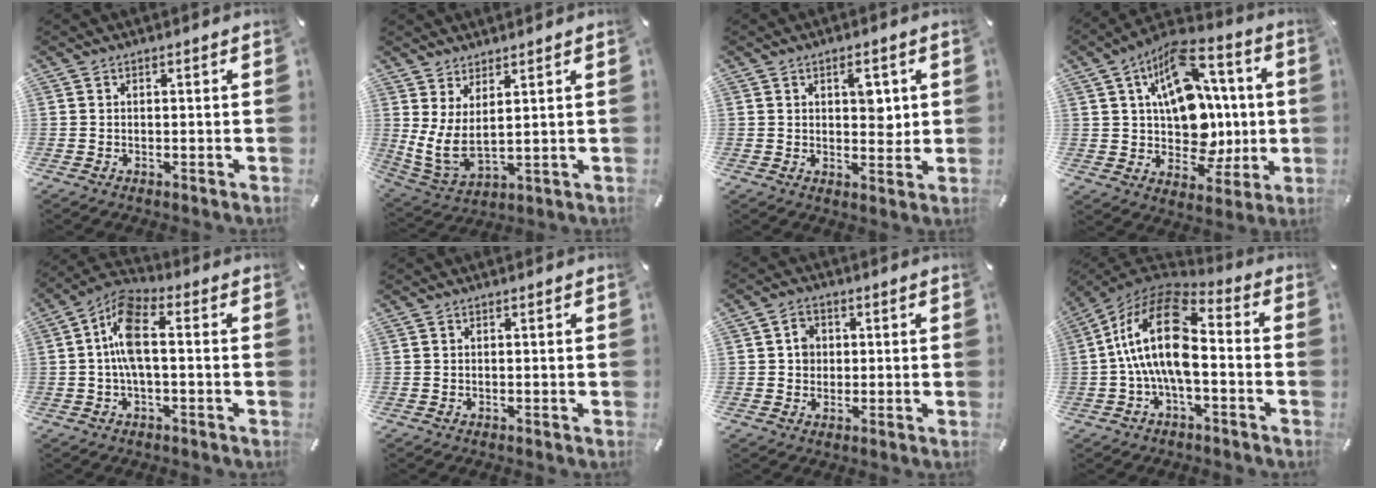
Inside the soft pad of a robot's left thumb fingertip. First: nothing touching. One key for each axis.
{"total": 6.5, "fx": 2.3, "fy": 3.2, "fz": 5.2, "tx": -0.127, "ty": -0.027, "tz": 0.044}
{"total": 5.7, "fx": 1.8, "fy": 3.3, "fz": 4.3, "tx": -0.043, "ty": -0.010, "tz": 0.020}
{"total": 18.0, "fx": 4.2, "fy": 12.8, "fz": 12.0, "tx": -0.189, "ty": -0.027, "tz": 0.084}
{"total": 9.7, "fx": -0.4, "fy": 4.3, "fz": 8.7, "tx": -0.186, "ty": 0.005, "tz": -0.010}
{"total": 0.0}
{"total": 4.0, "fx": 0.5, "fy": 3.7, "fz": 1.6, "tx": -0.013, "ty": 0.000, "tz": 0.002}
{"total": 18.0, "fx": -0.9, "fy": 9.0, "fz": 15.5, "tx": -0.321, "ty": 0.013, "tz": -0.017}